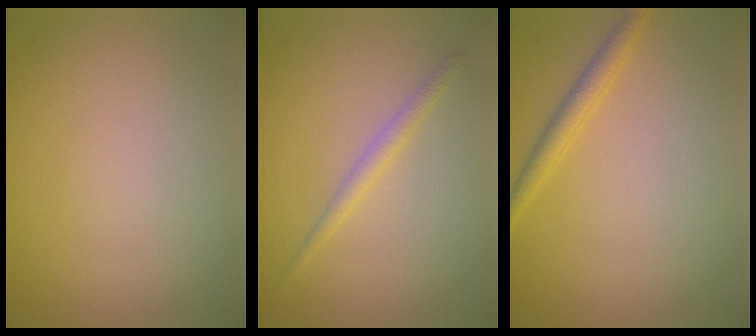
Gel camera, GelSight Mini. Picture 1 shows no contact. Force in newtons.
{"total": 1.4, "press": 1.4, "slide": 0.1}
{"total": 1.9, "press": 1.9, "slide": 0.1}